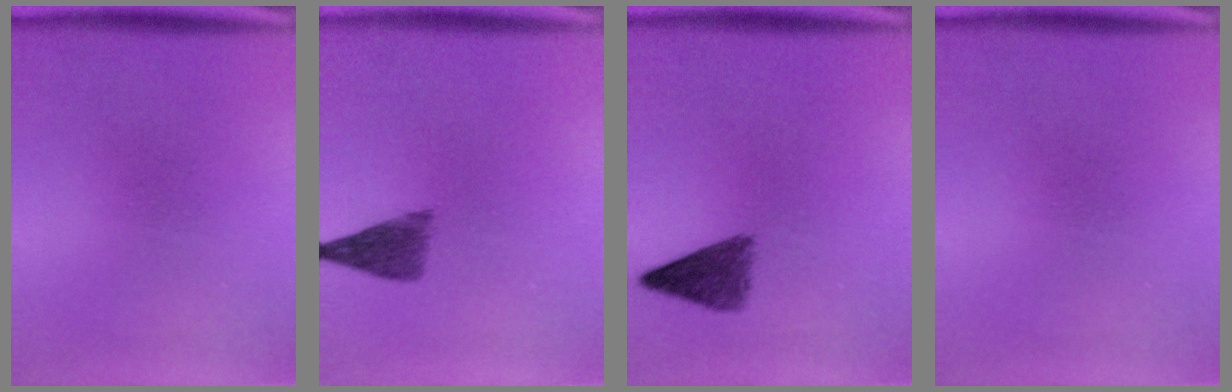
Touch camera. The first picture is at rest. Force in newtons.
{"total": 4.1}
{"total": 4.3}
{"total": 0.0}